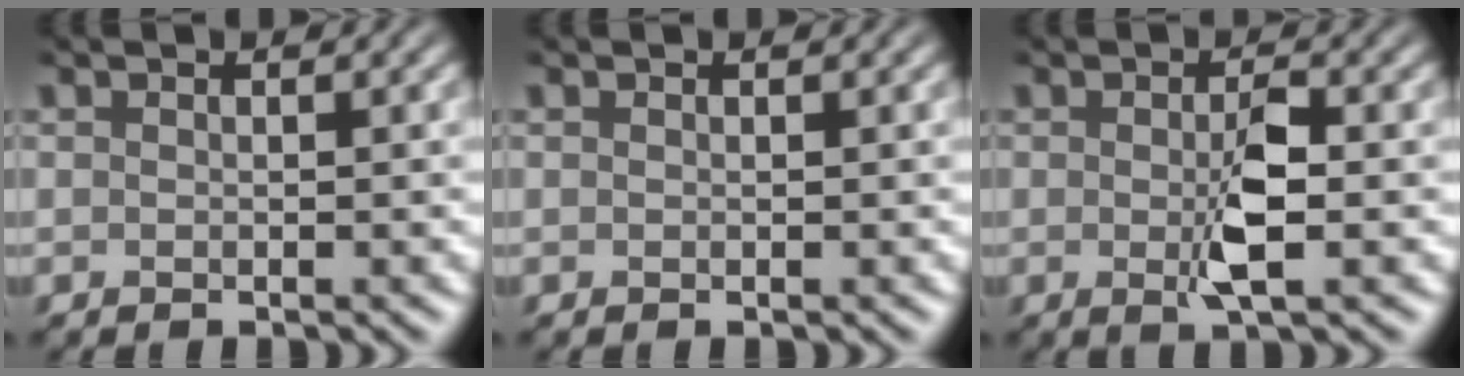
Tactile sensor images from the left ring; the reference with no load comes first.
{"total": 0.0}
{"total": 3.1, "force": [-0.6, 0.8, 3.0], "torque": [-0.058, -0.001, -0.010]}